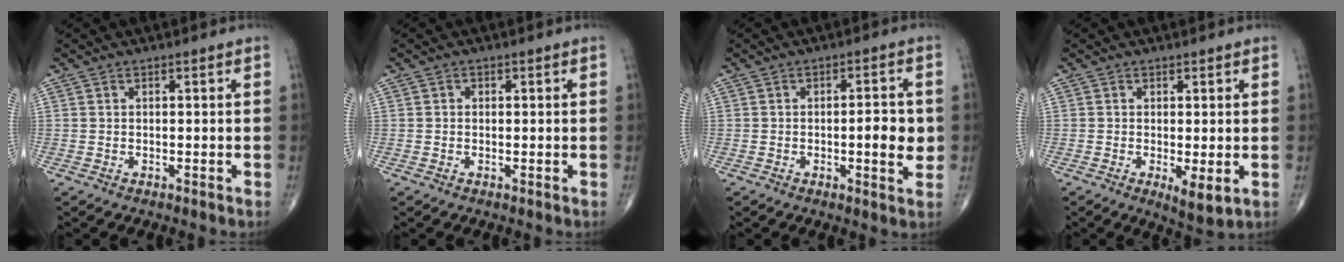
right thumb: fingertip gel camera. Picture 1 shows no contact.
{"total": 0.6, "force": [0.1, 0.5, 0.2], "torque": [0.002, 0.001, -0.001]}
{"total": 6.5, "force": [-0.5, 2.0, 6.2], "torque": [-0.078, -0.002, -0.011]}
{"total": 4.4, "force": [-0.8, 1.4, 4.1], "torque": [-0.063, -0.015, -0.011]}